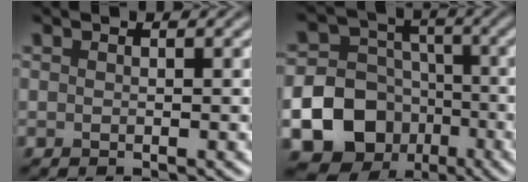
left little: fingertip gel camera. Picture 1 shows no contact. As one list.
[{"total": 21.7, "force": [-9.0, 19.1, 5.1], "torque": [-0.138, -0.070, -0.163]}]